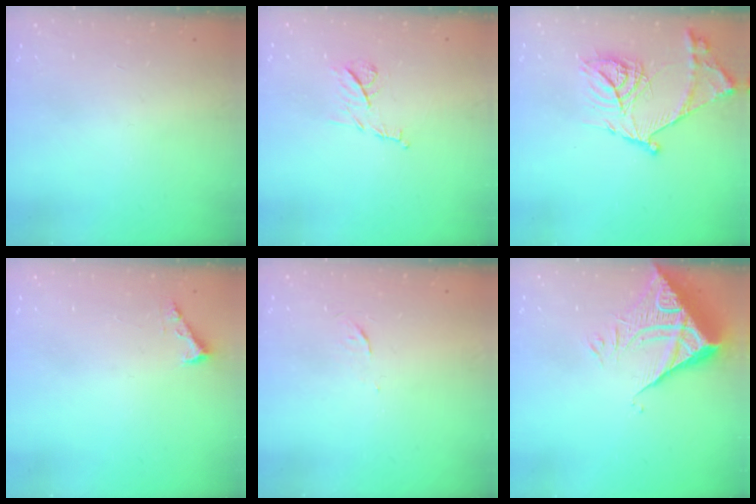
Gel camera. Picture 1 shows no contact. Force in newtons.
{"total": 7.1, "press": 7.0, "slide": 1.0}
{"total": 18.1, "press": 18.0, "slide": 1.7}
{"total": 2.3, "press": 2.3, "slide": 0.3}
{"total": 3.3, "press": 3.3, "slide": 0.5}
{"total": 9.0, "press": 8.9, "slide": 0.8}